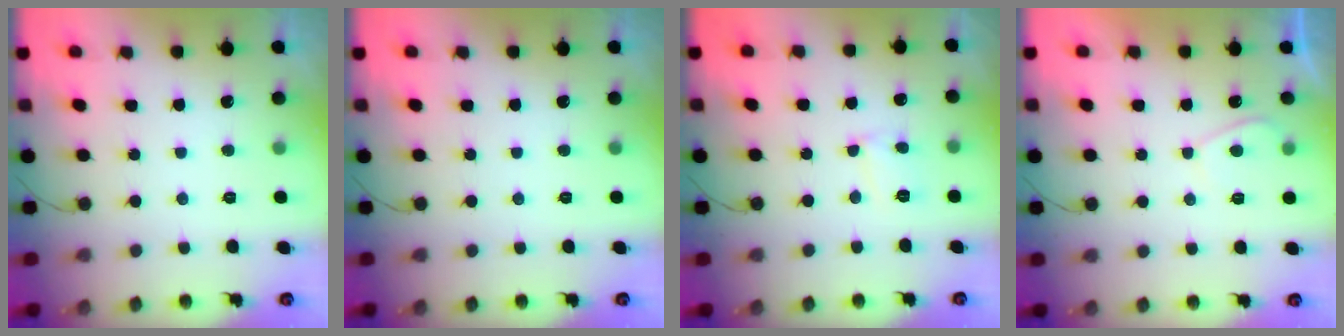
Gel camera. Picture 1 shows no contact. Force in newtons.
{"total": 0.0}
{"total": 5.5, "press": 5.5, "slide": 0.4}
{"total": 1.8, "press": 1.7, "slide": 0.6}